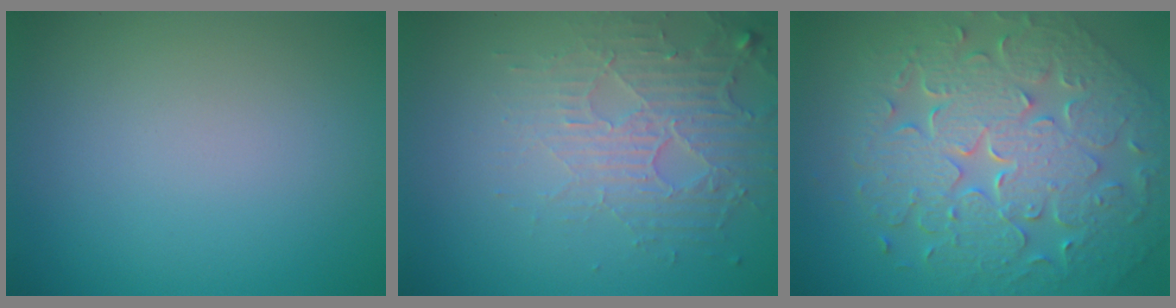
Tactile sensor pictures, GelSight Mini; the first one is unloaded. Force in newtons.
{"total": 5.1, "press": 3.4, "slide": 3.8}
{"total": 9.2, "press": 6.6, "slide": 6.3}